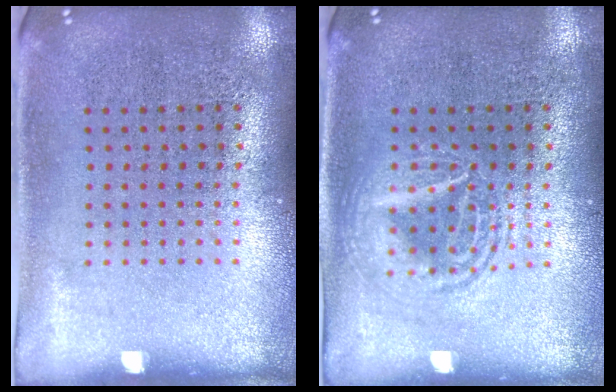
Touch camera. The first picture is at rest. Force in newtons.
{"total": 2.8, "press": 2.8, "slide": 0.3}